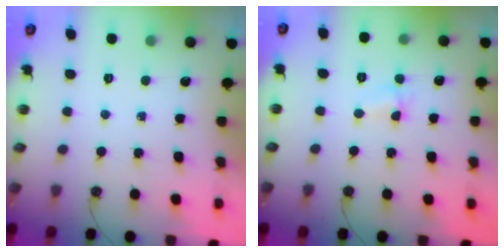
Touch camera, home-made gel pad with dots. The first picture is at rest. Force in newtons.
{"total": 3.0, "press": 2.9, "slide": 0.5}